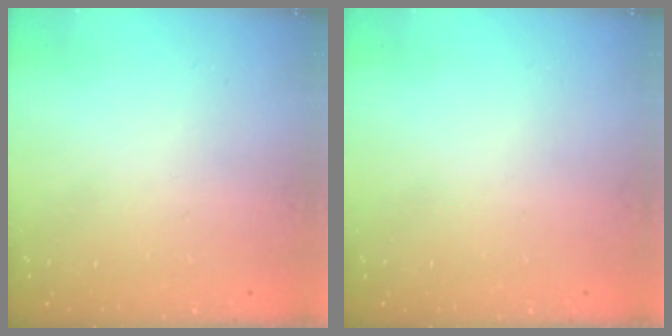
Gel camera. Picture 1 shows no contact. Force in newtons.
{"total": 0.0}